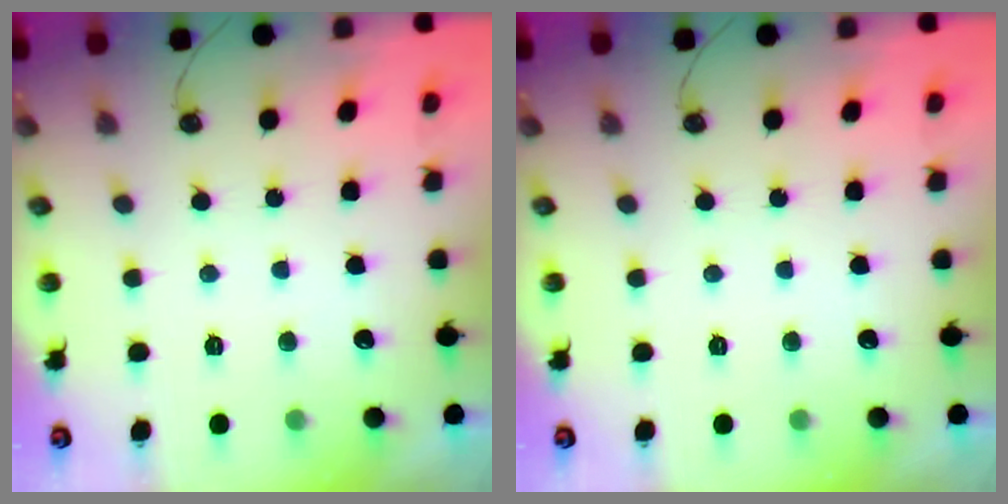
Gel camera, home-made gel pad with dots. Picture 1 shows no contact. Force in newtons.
{"total": 0.0}